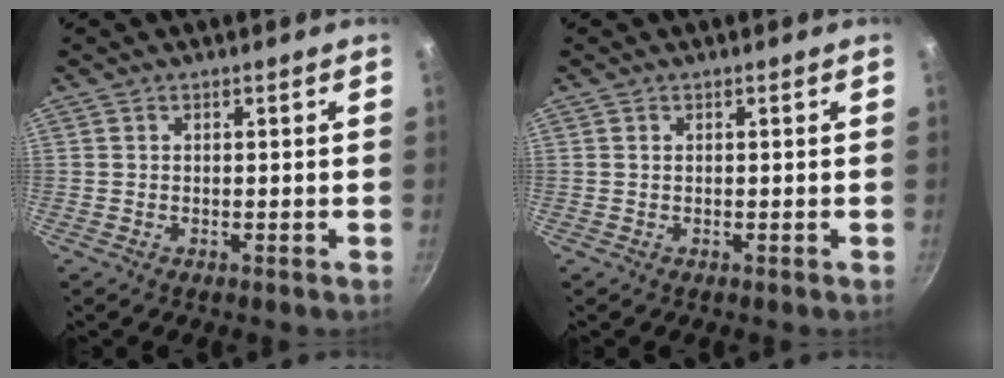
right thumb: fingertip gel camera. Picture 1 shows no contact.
{"total": 0.0}